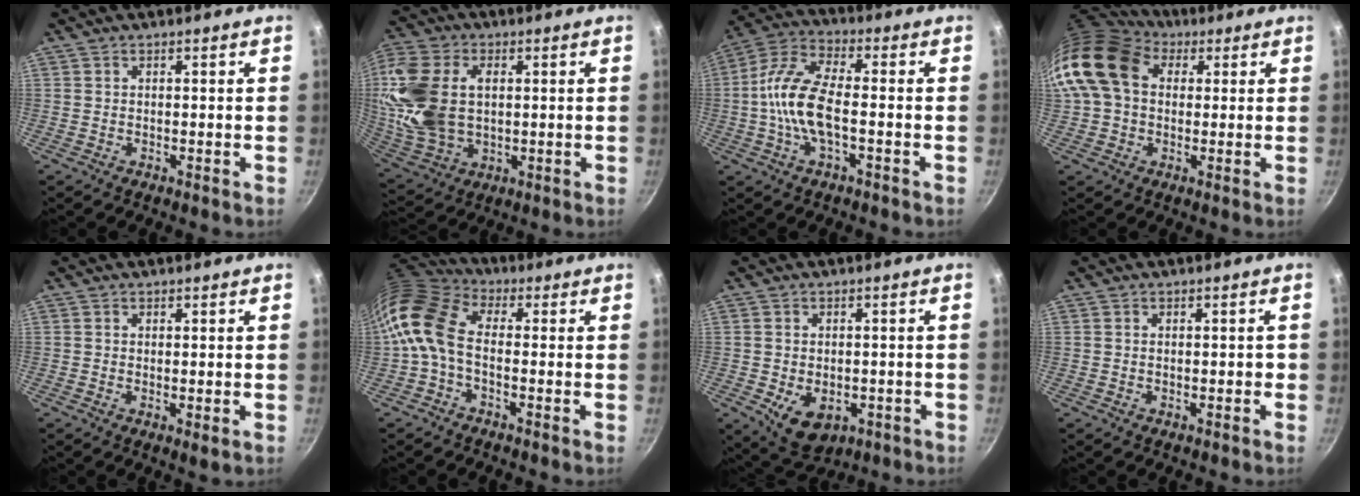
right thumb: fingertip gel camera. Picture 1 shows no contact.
{"total": 17.8, "force": [2.4, 12.0, 13.0], "torque": [-0.266, 0.001, 0.052]}
{"total": 12.2, "force": [-2.0, 5.2, 10.9], "torque": [-0.218, 0.033, -0.055]}
{"total": 14.4, "force": [3.3, 10.9, 8.8], "torque": [-0.151, 0.022, 0.043]}
{"total": 1.3, "force": [0.2, 0.4, 1.2], "torque": [-0.021, -0.010, -0.001]}
{"total": 11.2, "force": [-1.5, 7.0, 8.6], "torque": [-0.167, 0.031, -0.051]}
{"total": 7.8, "force": [-2.1, 5.5, 5.1], "torque": [-0.060, -0.004, -0.016]}
{"total": 1.1, "force": [-0.1, 0.8, 0.8], "torque": [-0.001, 0.005, -0.003]}